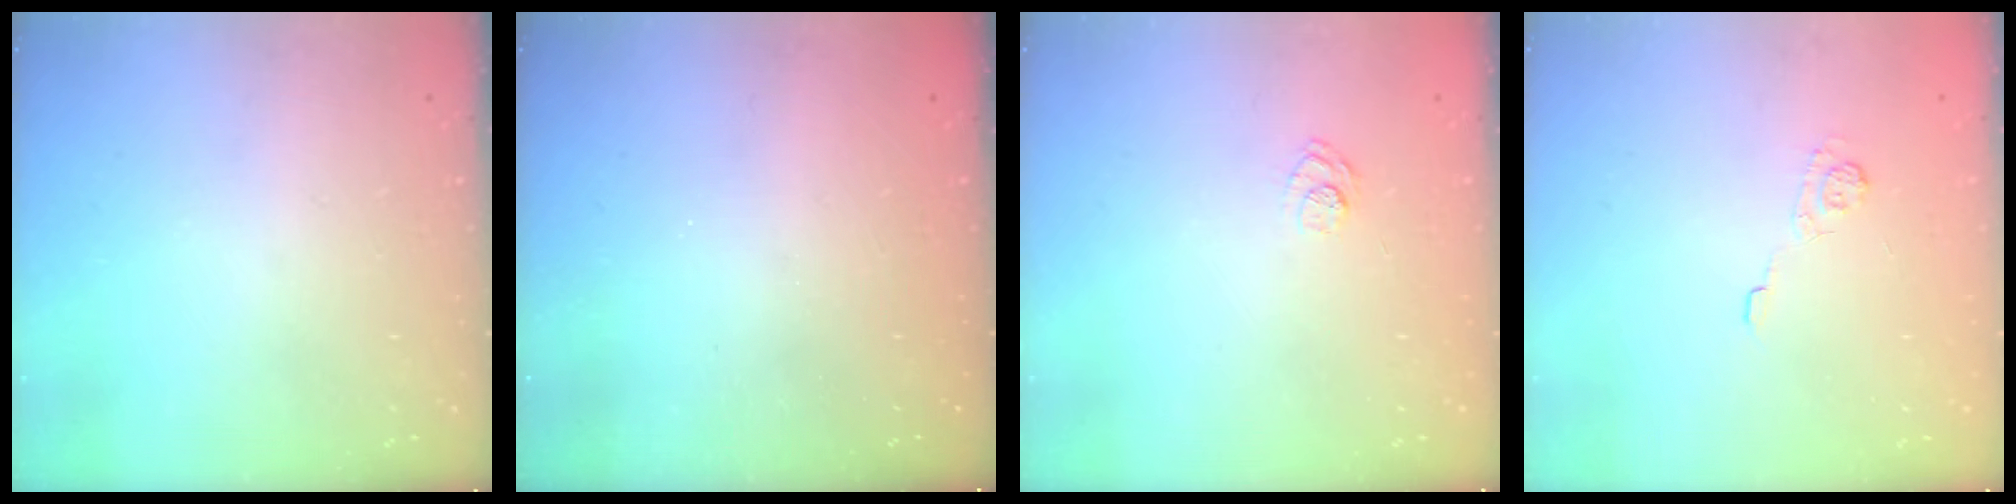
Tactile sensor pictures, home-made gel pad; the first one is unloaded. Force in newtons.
{"total": 2.3, "press": 2.1, "slide": 0.8}
{"total": 7.6, "press": 7.5, "slide": 1.2}
{"total": 3.9, "press": 3.6, "slide": 1.4}